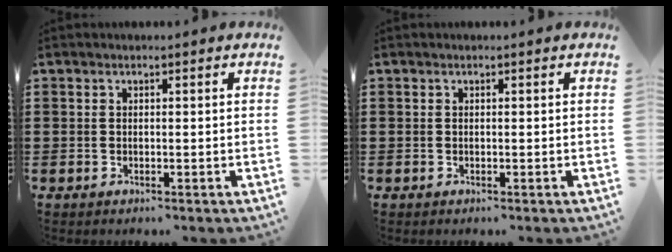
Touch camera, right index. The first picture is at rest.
{"total": 0.0}